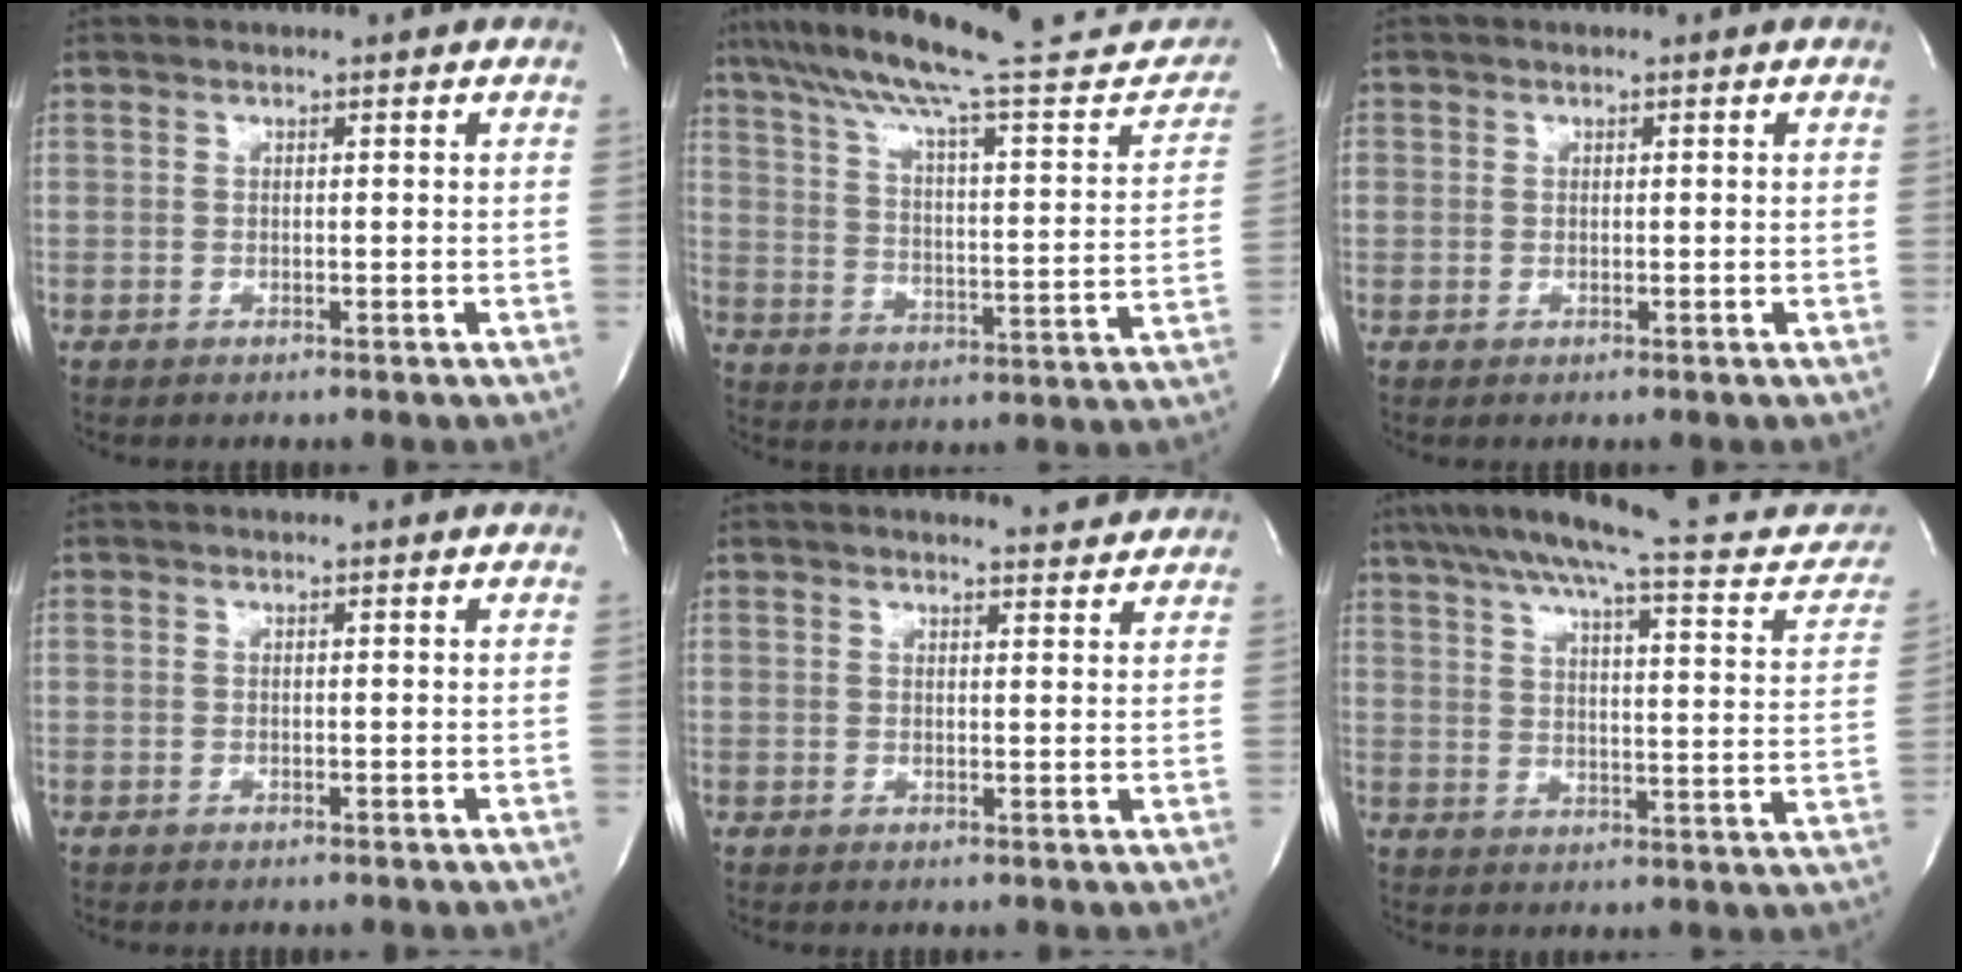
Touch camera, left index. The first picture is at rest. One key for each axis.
{"total": 27.6, "fx": 23.5, "fy": 3.7, "fz": 14.0, "tx": -0.215, "ty": -0.011, "tz": 0.319}
{"total": 1.0, "fx": 0.2, "fy": 0.9, "fz": 0.2, "tx": 0.006, "ty": 0.003, "tz": 0.001}
{"total": 0.0}
{"total": 3.0, "fx": 3.0, "fy": 0.4, "fz": 0.1, "tx": -0.003, "ty": -0.015, "tz": 0.031}
{"total": 22.2, "fx": 19.5, "fy": 2.9, "fz": 10.3, "tx": -0.152, "ty": -0.011, "tz": 0.250}